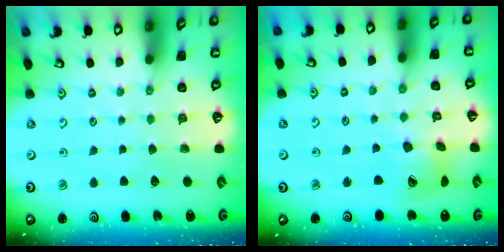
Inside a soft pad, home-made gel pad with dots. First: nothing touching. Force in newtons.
{"total": 13.0, "press": 12.9, "slide": 1.5}